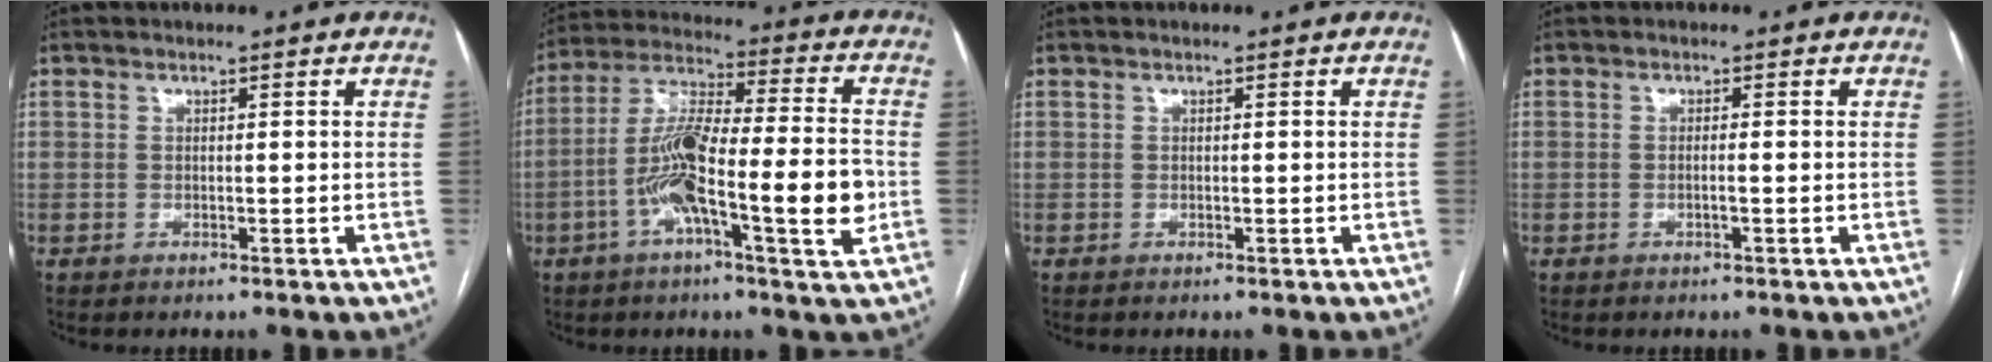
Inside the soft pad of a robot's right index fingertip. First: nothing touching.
{"total": 16.6, "force": [-4.0, 2.2, 16.0], "torque": [-0.288, 0.006, -0.072]}
{"total": 0.0}
{"total": 0.9, "force": [-0.3, -0.1, 0.9], "torque": [-0.017, 0.000, -0.004]}